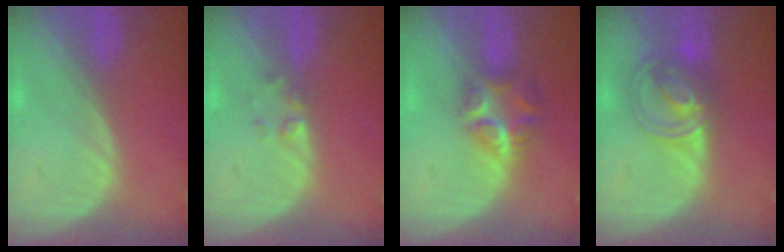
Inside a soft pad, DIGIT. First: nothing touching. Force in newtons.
{"total": 1.4, "press": 1.3, "slide": 0.2}
{"total": 6.1, "press": 5.5, "slide": 2.6}
{"total": 7.1, "press": 6.5, "slide": 2.9}